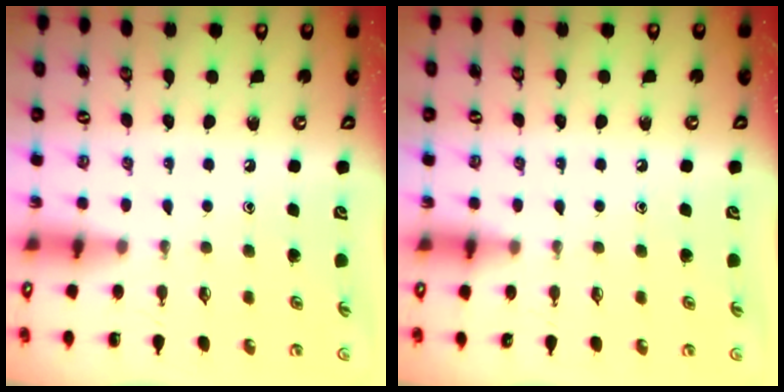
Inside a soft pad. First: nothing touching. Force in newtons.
{"total": 3.9, "press": 3.9, "slide": 0.5}